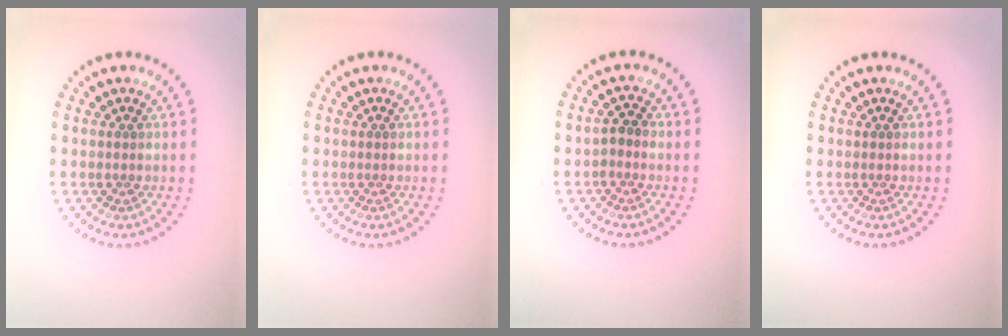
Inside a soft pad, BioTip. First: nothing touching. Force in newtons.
{"total": 0.0}
{"total": 1.1, "press": 1.0, "slide": 0.5}
{"total": 0.0}